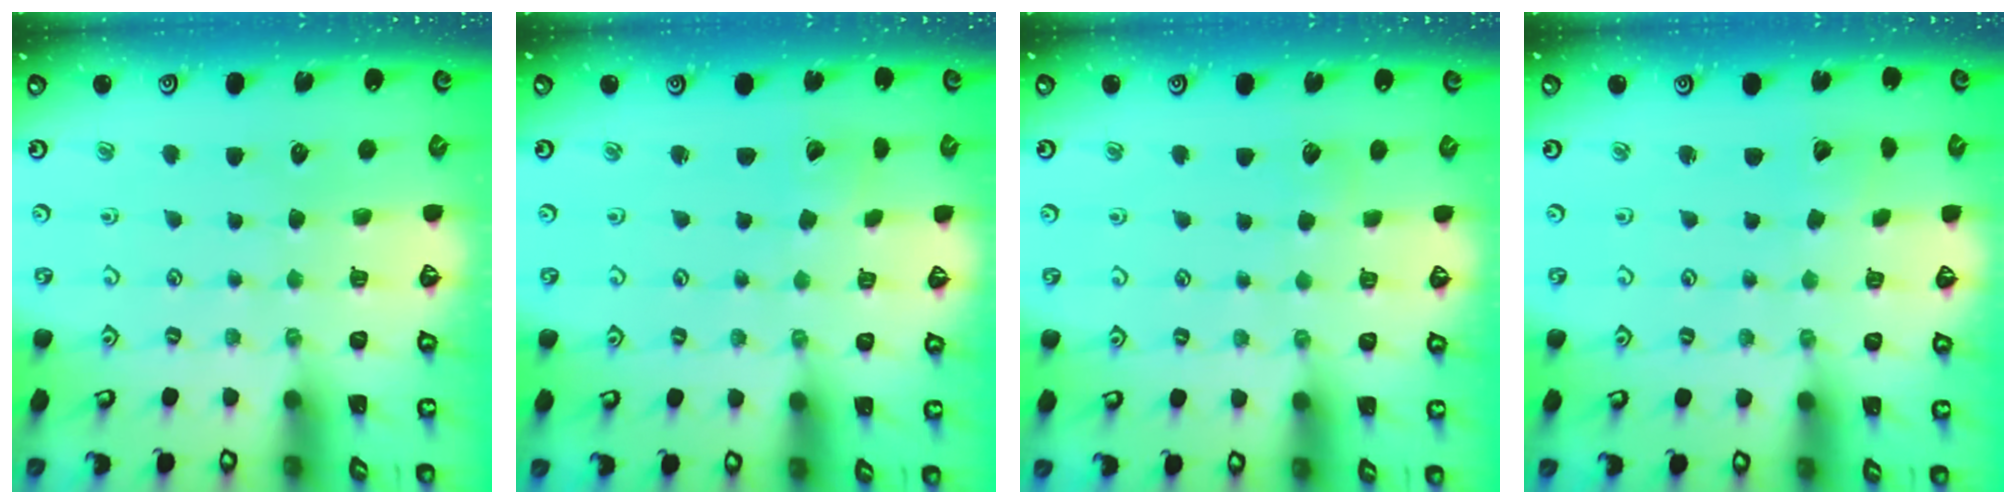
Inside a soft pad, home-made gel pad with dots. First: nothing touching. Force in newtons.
{"total": 2.1, "press": 2.1, "slide": 0.2}
{"total": 1.8, "press": 1.8, "slide": 0.2}
{"total": 1.8, "press": 1.8, "slide": 0.1}